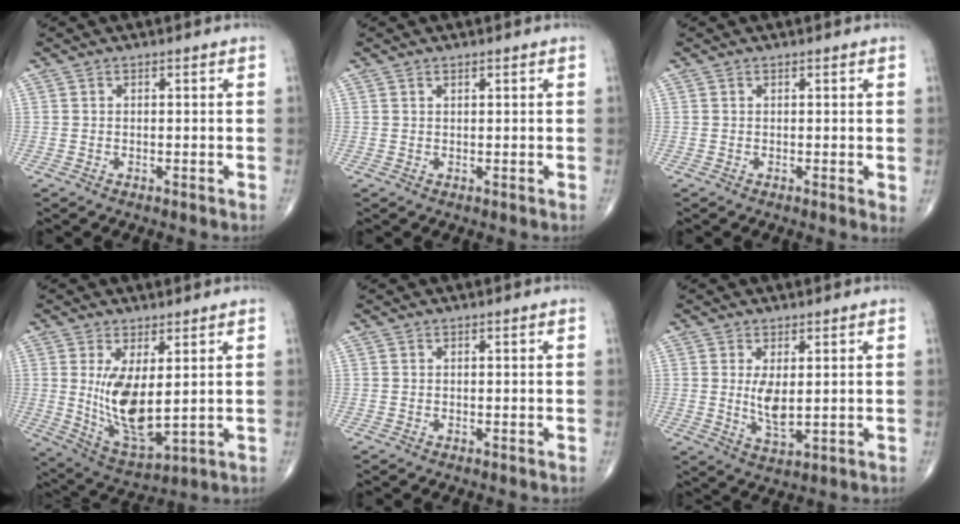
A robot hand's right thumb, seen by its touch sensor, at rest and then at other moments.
{"total": 0.6, "force": [0.4, 0.2, 0.3], "torque": [-0.008, -0.003, 0.007]}
{"total": 1.4, "force": [0.4, 0.4, 1.3], "torque": [-0.023, -0.006, 0.003]}
{"total": 11.6, "force": [1.5, 4.8, 10.5], "torque": [-0.189, -0.030, 0.048]}
{"total": 0.0}
{"total": 5.4, "force": [0.7, 2.2, 4.9], "torque": [-0.088, -0.018, 0.022]}